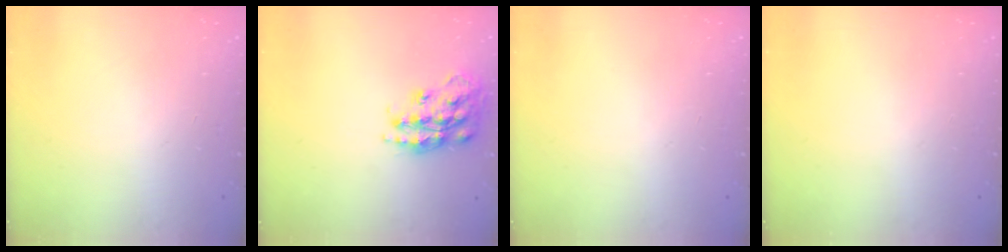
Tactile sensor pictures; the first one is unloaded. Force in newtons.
{"total": 17.5, "press": 17.4, "slide": 1.1}
{"total": 0.0}
{"total": 0.0}